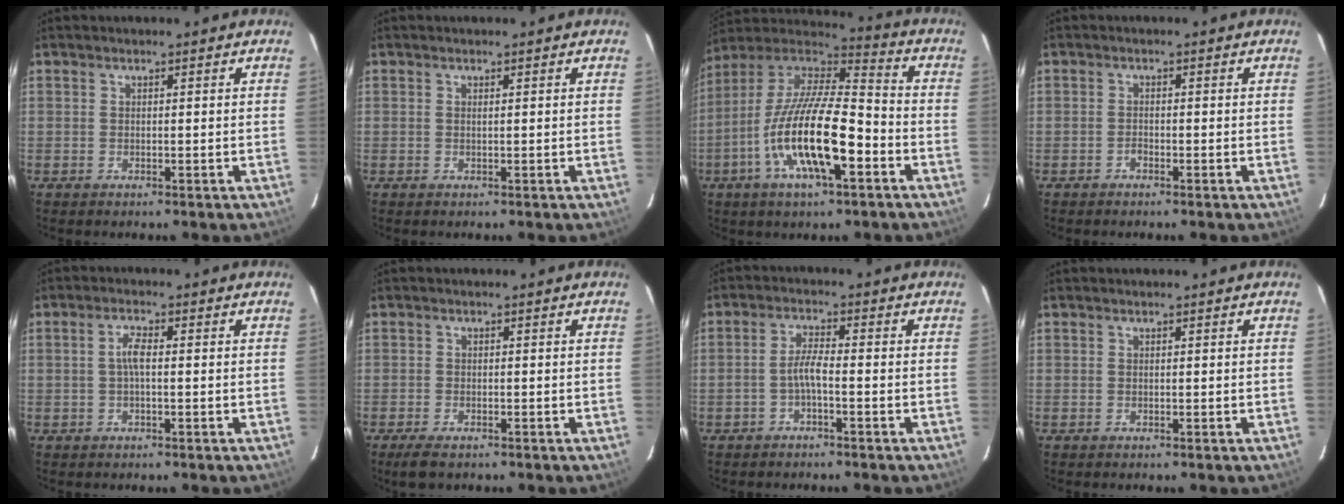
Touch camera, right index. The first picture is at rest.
{"total": 0.0}
{"total": 20.0, "force": [-7.3, 5.8, 17.7], "torque": [-0.337, -0.019, -0.143]}
{"total": 0.8, "force": [-0.7, 0.3, 0.2], "torque": [-0.003, 0.003, -0.015]}
{"total": 2.6, "force": [-0.1, 0.7, 2.5], "torque": [-0.052, 0.006, -0.002]}
{"total": 3.7, "force": [-2.7, 1.4, 2.1], "torque": [-0.053, -0.014, -0.049]}
{"total": 2.8, "force": [-1.5, 0.2, 2.4], "torque": [-0.055, 0.009, -0.030]}
{"total": 0.0}